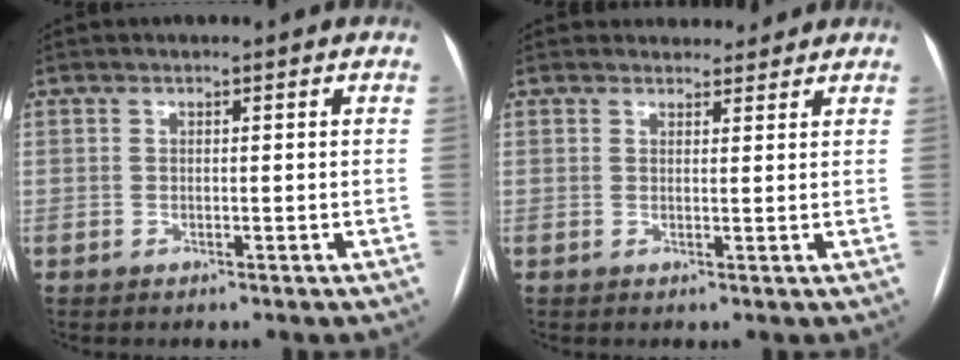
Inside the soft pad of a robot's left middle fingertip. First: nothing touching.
{"total": 3.5, "force": [3.2, 1.3, 0.0], "torque": [0.005, 0.008, 0.038]}